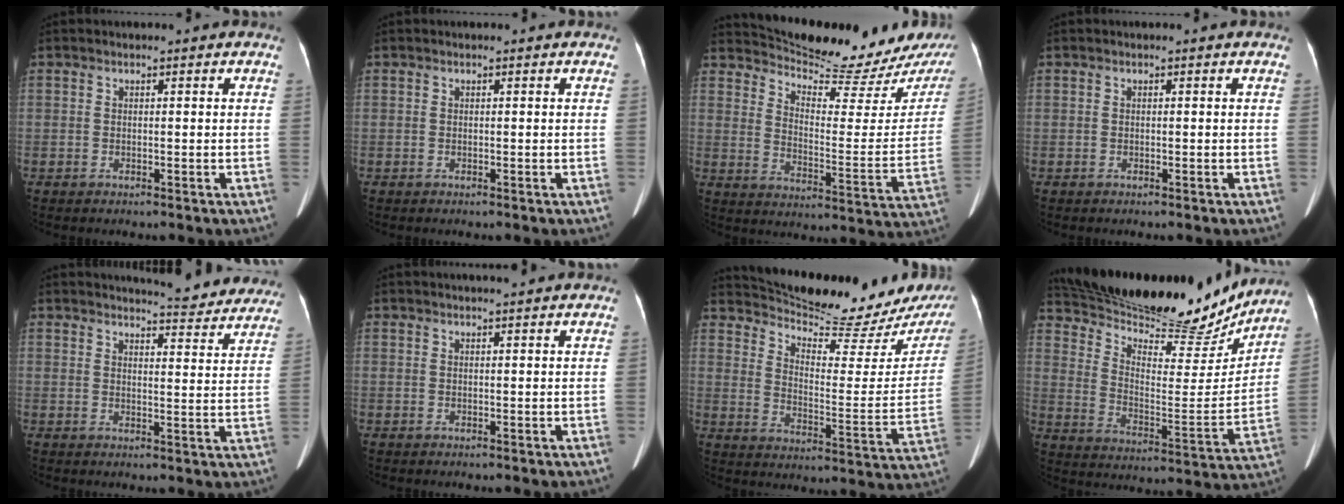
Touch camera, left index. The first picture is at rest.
{"total": 0.0}
{"total": 19.7, "force": [18.5, 1.7, 6.6], "torque": [-0.100, -0.076, 0.245]}
{"total": 0.0}
{"total": 12.5, "force": [12.0, 1.7, 3.0], "torque": [-0.019, -0.031, 0.123]}
{"total": 1.8, "force": [1.6, -0.3, 0.8], "torque": [-0.008, 0.009, 0.028]}
{"total": 21.6, "force": [20.1, 2.6, 7.6], "torque": [-0.117, -0.070, 0.266]}
{"total": 25.1, "force": [23.2, 4.9, 8.4], "torque": [-0.148, -0.042, 0.336]}